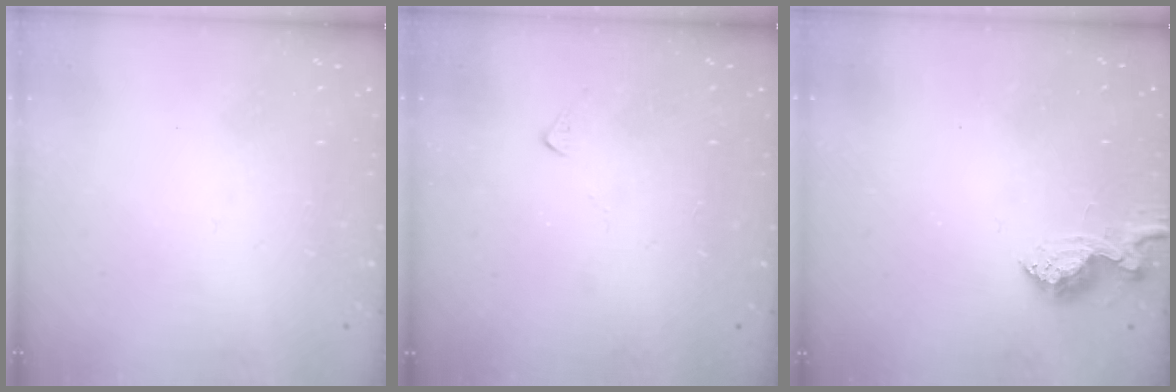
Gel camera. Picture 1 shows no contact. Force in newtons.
{"total": 5.0, "press": 5.0, "slide": 0.4}
{"total": 9.5, "press": 9.5, "slide": 0.3}